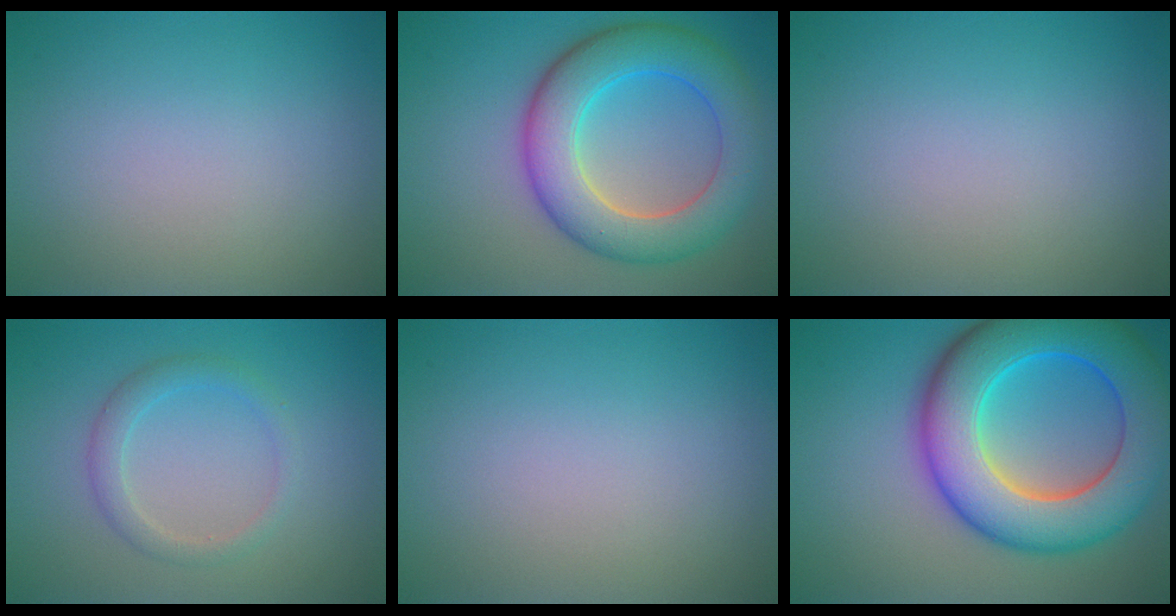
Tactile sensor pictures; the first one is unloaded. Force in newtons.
{"total": 8.3, "press": 8.3, "slide": 0.2}
{"total": 0.0}
{"total": 2.1, "press": 2.1, "slide": 0.2}
{"total": 0.0}
{"total": 12.2, "press": 12.2, "slide": 0.2}